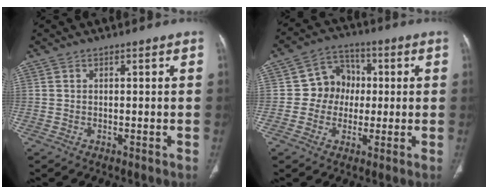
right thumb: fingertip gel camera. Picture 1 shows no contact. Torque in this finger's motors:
{"motor_torque": [-0.29, 0.44, -0.04, -0.04, 0.04]}